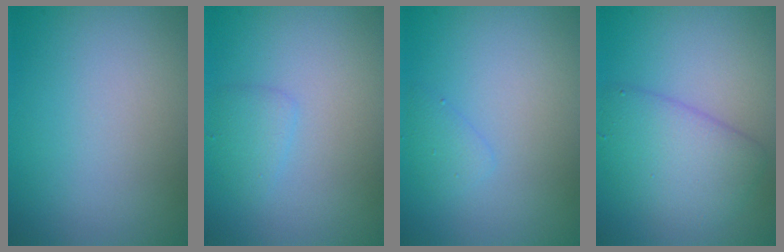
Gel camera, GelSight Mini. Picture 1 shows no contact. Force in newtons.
{"total": 1.3, "press": 1.3, "slide": 0.0}
{"total": 1.0, "press": 1.0, "slide": 0.1}
{"total": 4.4, "press": 4.4, "slide": 0.0}